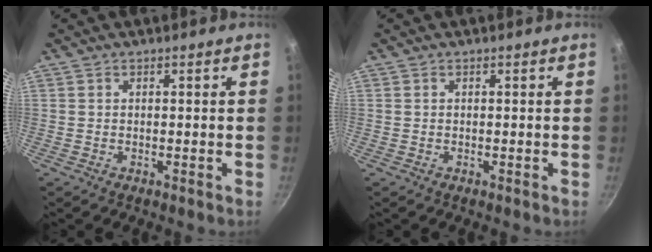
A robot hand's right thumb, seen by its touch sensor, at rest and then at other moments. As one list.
[{"total": 0.0}]